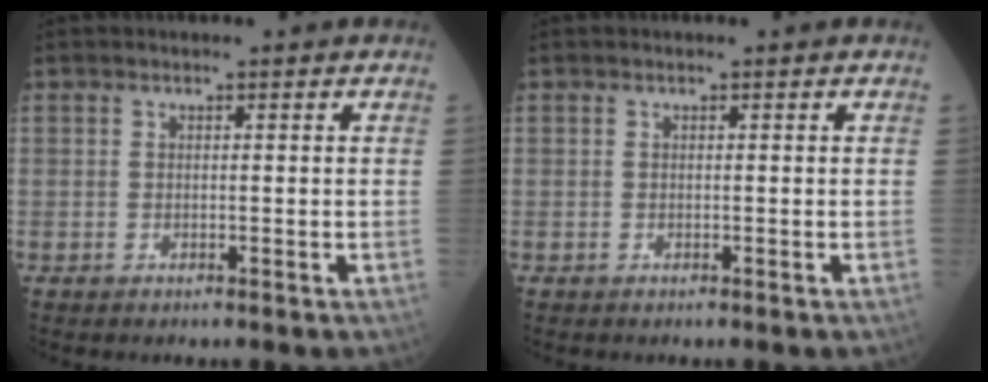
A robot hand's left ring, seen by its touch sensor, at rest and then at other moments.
{"total": 0.0}